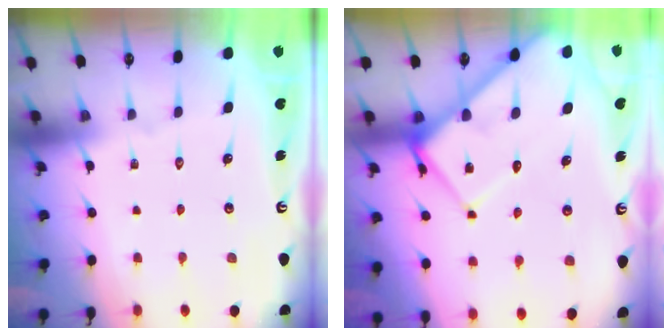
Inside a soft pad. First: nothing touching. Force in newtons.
{"total": 10.4, "press": 10.3, "slide": 1.1}